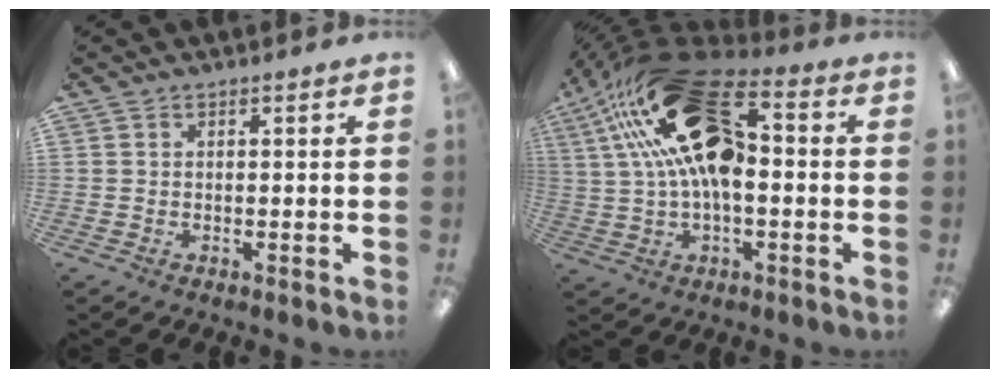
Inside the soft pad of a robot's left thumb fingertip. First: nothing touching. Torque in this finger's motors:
{"motor_torque": [2.00, 2.62, 2.77, 0.00, 0.94]}